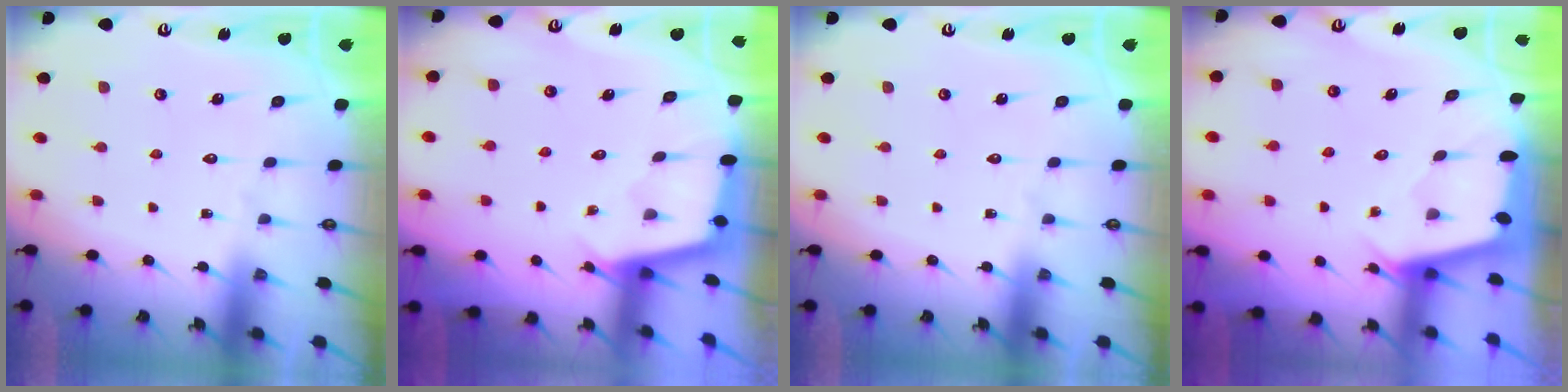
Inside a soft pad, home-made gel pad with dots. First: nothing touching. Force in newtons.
{"total": 2.3, "press": 2.3, "slide": 0.2}
{"total": 0.0}
{"total": 2.0, "press": 2.0, "slide": 0.3}